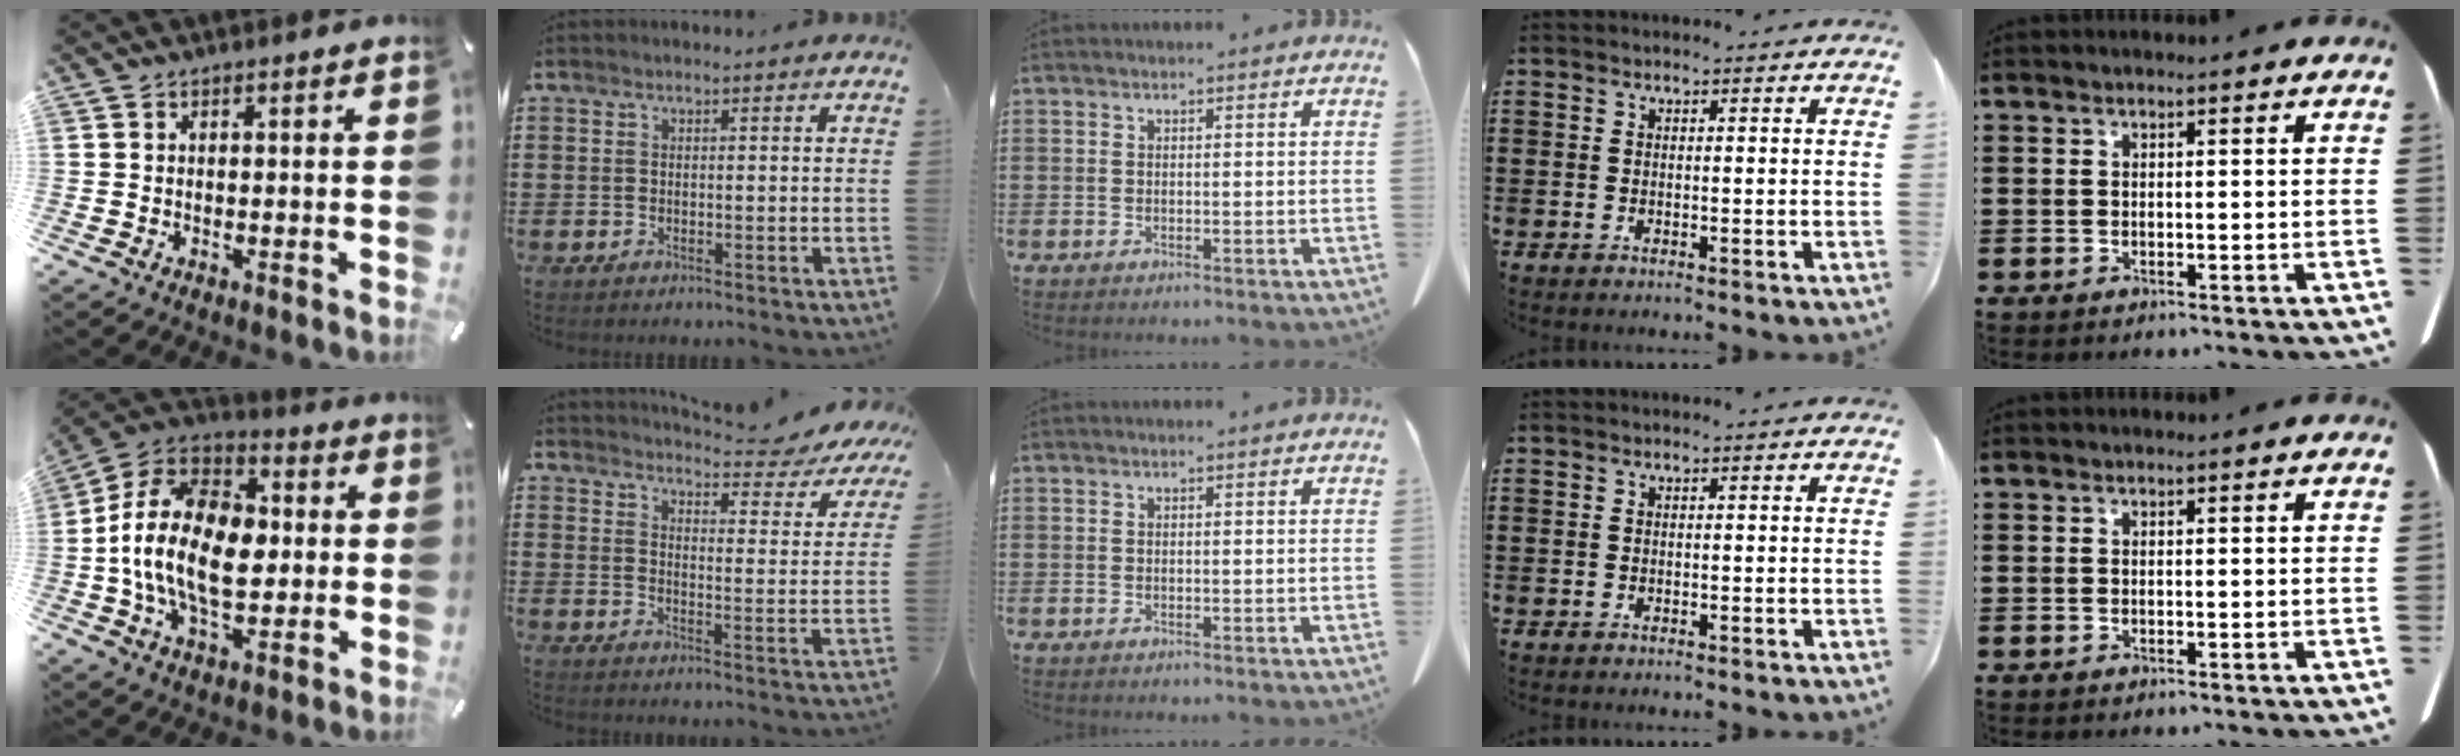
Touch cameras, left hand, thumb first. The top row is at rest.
{"thumb": {"total": 19.9, "force": [-2.3, 13.1, 14.9], "torque": [-0.313, 0.019, -0.044]}, "index": {"total": 4.7, "force": [4.4, 0.1, 1.7], "torque": [-0.033, -0.043, 0.065]}}